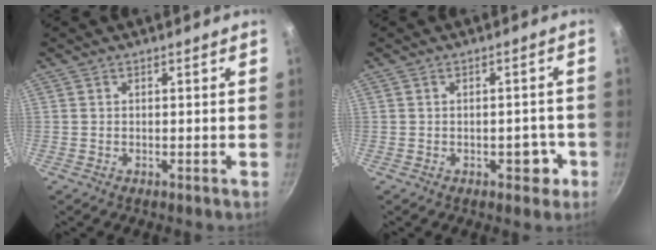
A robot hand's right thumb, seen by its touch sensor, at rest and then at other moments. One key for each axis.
{"total": 3.9, "fx": -1.5, "fy": 2.4, "fz": 2.7, "tx": -0.006, "ty": 0.015, "tz": -0.017}